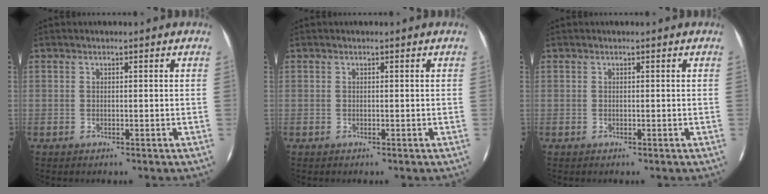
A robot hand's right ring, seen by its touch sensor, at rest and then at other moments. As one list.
[{"total": 0.0}, {"total": 0.0}]